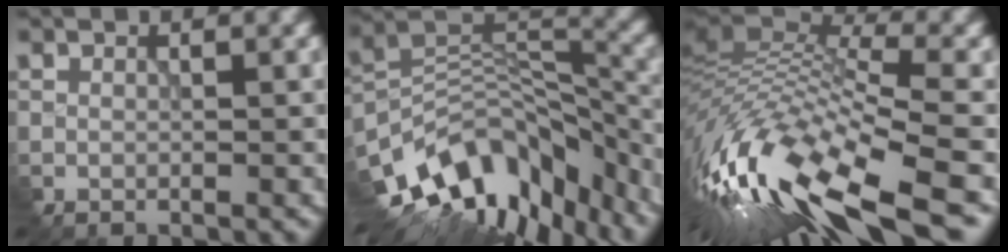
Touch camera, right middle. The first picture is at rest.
{"total": 13.1, "force": [-8.8, 6.8, 6.9], "torque": [-0.133, 0.007, -0.148]}
{"total": 14.7, "force": [-4.9, 5.1, 12.9], "torque": [-0.274, 0.009, -0.080]}